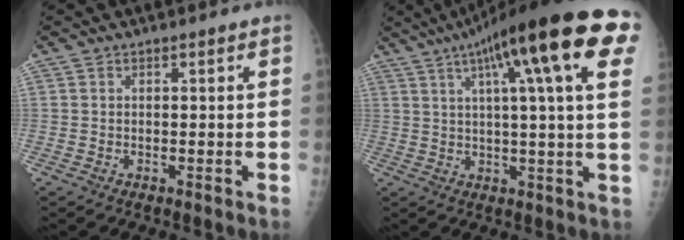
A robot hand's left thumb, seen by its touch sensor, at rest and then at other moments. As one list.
[{"total": 23.5, "force": [10.6, 3.8, 20.6], "torque": [-0.294, 0.013, 0.138]}]